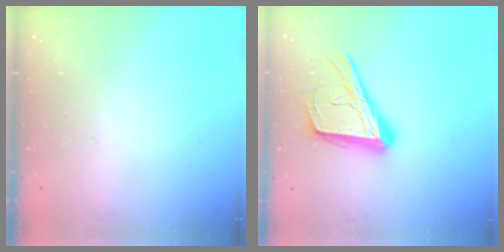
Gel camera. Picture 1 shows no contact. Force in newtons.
{"total": 19.8, "press": 19.7, "slide": 2.6}